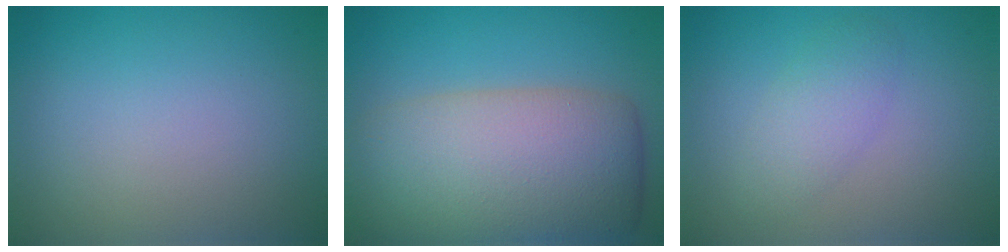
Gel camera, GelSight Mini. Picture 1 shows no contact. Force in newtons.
{"total": 11.0, "press": 11.0, "slide": 0.5}
{"total": 2.4, "press": 2.4, "slide": 0.1}